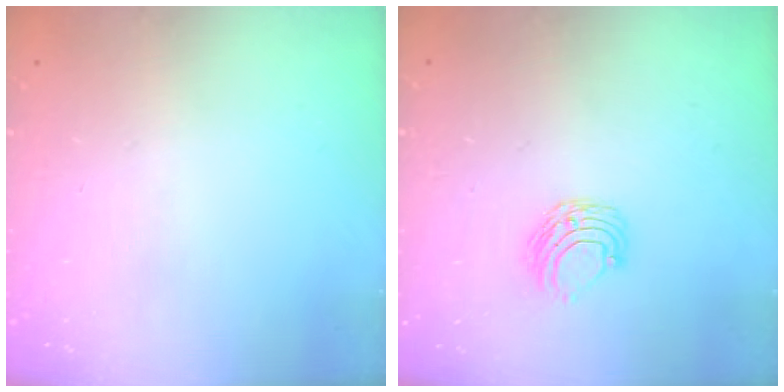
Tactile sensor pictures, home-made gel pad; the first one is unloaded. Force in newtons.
{"total": 6.3, "press": 6.2, "slide": 0.6}